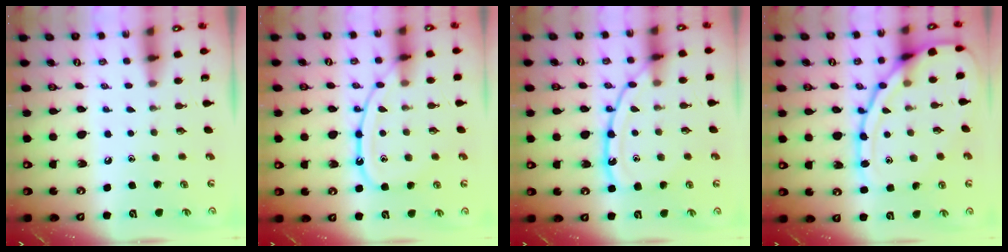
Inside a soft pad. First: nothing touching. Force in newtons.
{"total": 12.8, "press": 12.8, "slide": 1.4}
{"total": 13.7, "press": 13.6, "slide": 1.1}
{"total": 15.8, "press": 15.8, "slide": 0.9}